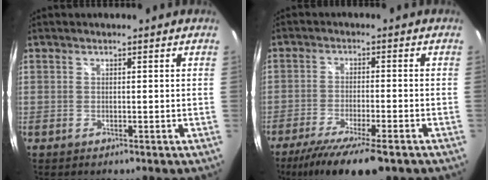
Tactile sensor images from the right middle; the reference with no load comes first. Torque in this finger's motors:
{"motor_torque": [1.10, -1.04, 0.17, 0.10]}